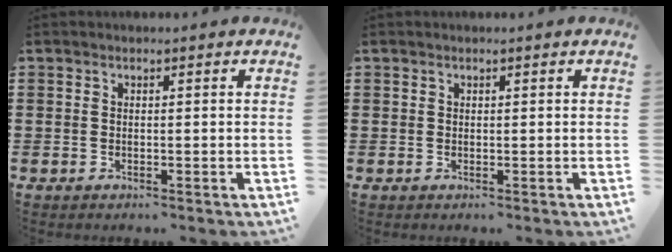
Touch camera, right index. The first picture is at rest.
{"total": 0.0}